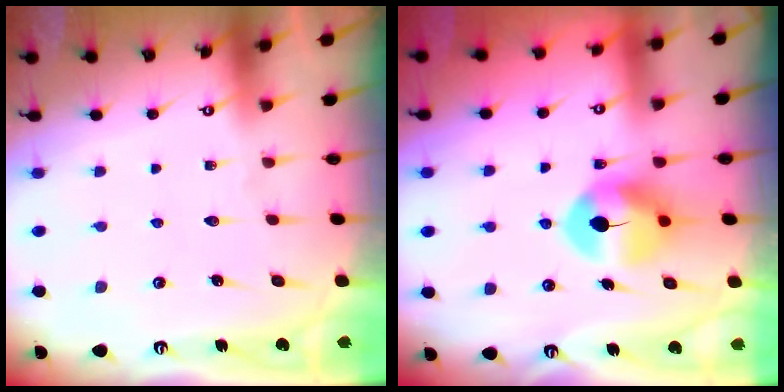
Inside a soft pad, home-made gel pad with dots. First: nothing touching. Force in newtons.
{"total": 7.4, "press": 7.3, "slide": 1.1}